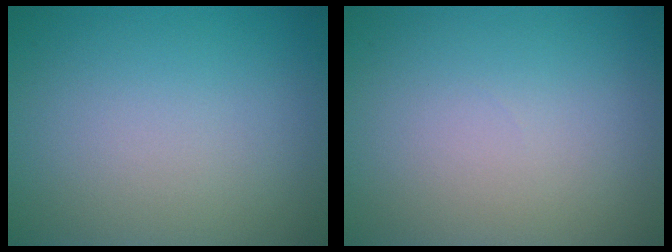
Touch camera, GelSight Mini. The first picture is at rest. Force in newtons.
{"total": 0.0}